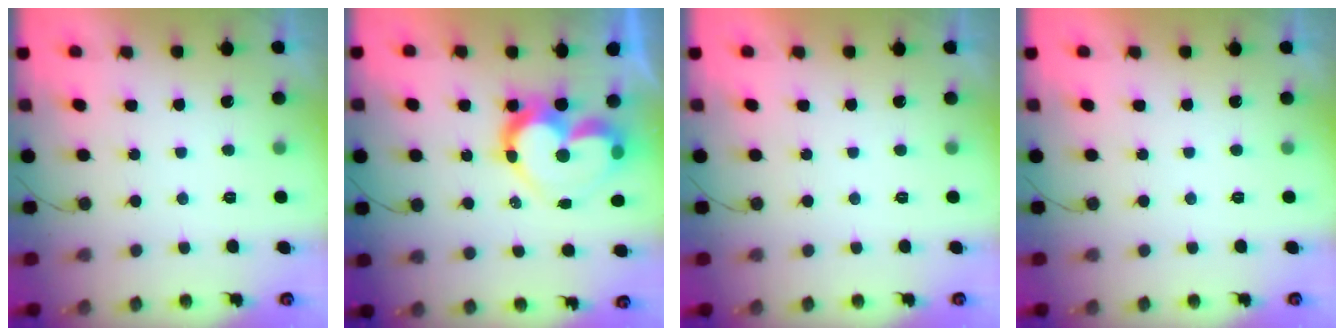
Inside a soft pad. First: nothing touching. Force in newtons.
{"total": 15.4, "press": 15.3, "slide": 1.2}
{"total": 1.8, "press": 1.8, "slide": 0.0}
{"total": 1.9, "press": 1.9, "slide": 0.1}